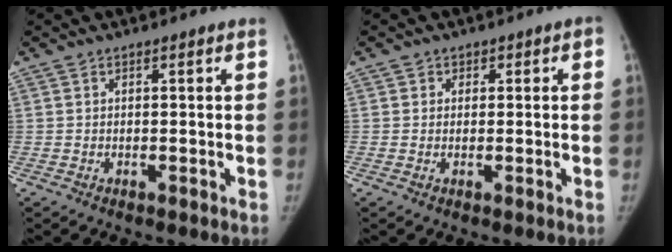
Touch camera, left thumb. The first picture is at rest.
{"total": 1.7, "force": [0.3, 1.7, 0.3], "torque": [0.023, 0.003, -0.003]}